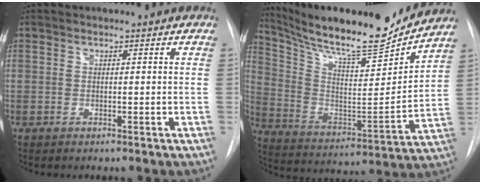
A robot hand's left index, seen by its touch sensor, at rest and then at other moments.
{"total": 21.1, "force": [19.3, 1.9, 8.5], "torque": [-0.163, -0.039, 0.309]}